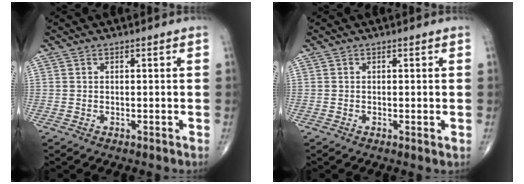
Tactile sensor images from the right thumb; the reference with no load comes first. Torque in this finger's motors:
{"motor_torque": [-0.38, 0.61, -0.41, -0.14, -0.11]}